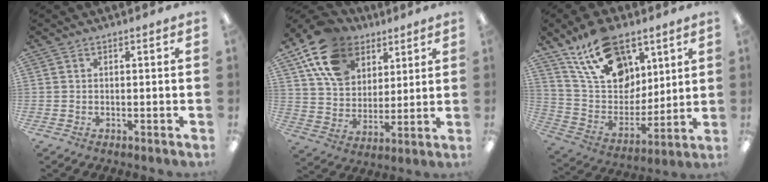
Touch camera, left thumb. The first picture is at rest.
{"total": 16.5, "force": [9.7, 11.4, 7.0], "torque": [-0.145, -0.034, 0.190]}
{"total": 20.5, "force": [12.2, 12.5, 10.6], "torque": [-0.190, -0.050, 0.227]}